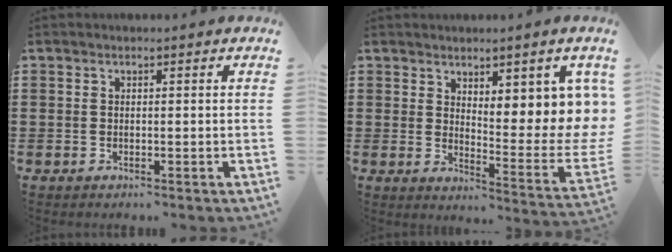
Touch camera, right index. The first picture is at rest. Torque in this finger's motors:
{"motor_torque": [0.78, 0.46, 0.43, 0.09]}